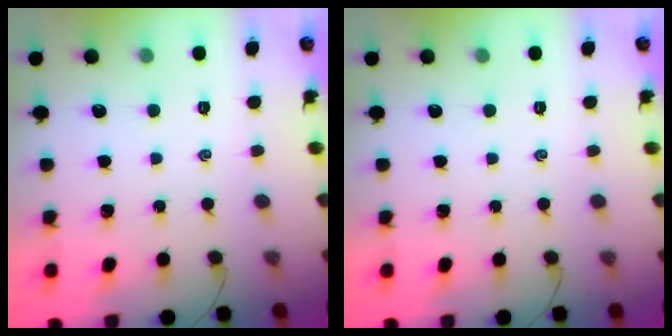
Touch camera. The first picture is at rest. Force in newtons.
{"total": 0.0}